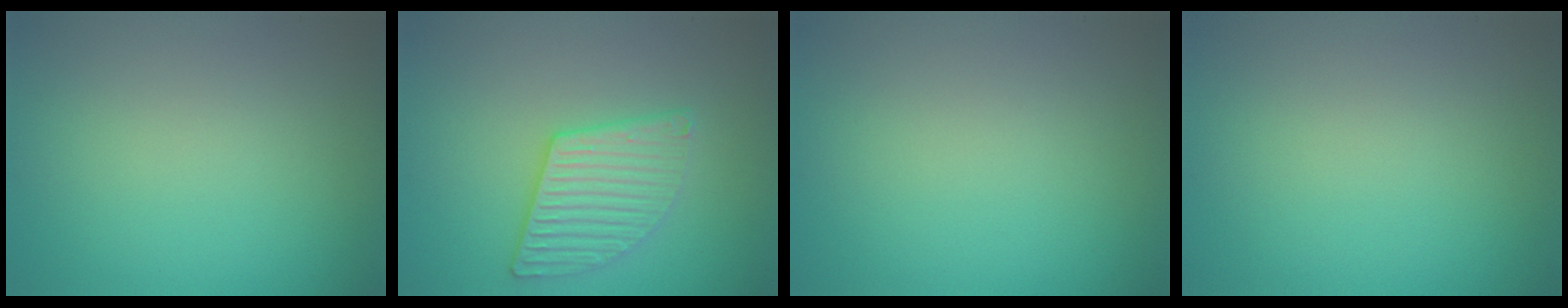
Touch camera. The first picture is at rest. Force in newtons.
{"total": 3.2, "press": 3.2, "slide": 0.6}
{"total": 0.0}
{"total": 0.0}